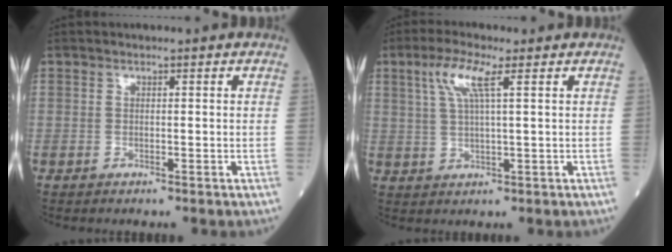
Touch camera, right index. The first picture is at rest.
{"total": 5.6, "force": [2.5, 0.4, 5.0], "torque": [-0.108, 0.010, 0.052]}